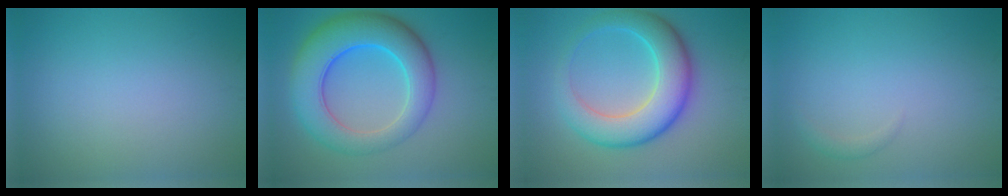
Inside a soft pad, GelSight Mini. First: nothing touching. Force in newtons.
{"total": 9.2, "press": 9.2, "slide": 0.3}
{"total": 7.5, "press": 7.5, "slide": 0.3}
{"total": 0.8, "press": 0.8, "slide": 0.1}